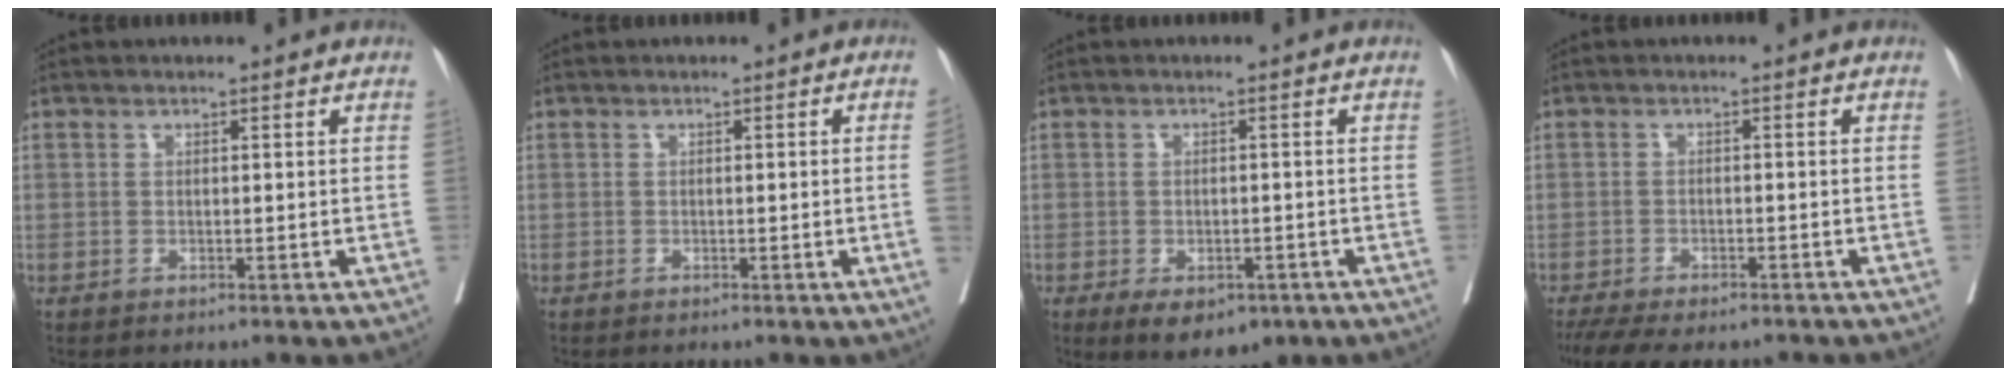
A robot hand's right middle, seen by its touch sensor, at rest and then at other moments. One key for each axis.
{"total": 1.9, "fx": -0.2, "fy": -0.7, "fz": 1.8, "tx": -0.023, "ty": -0.004, "tz": 0.000}
{"total": 7.2, "fx": -4.4, "fy": 3.8, "fz": 4.2, "tx": -0.054, "ty": -0.003, "tz": -0.059}
{"total": 10.2, "fx": -8.4, "fy": 3.2, "fz": 4.8, "tx": -0.080, "ty": -0.004, "tz": -0.123}